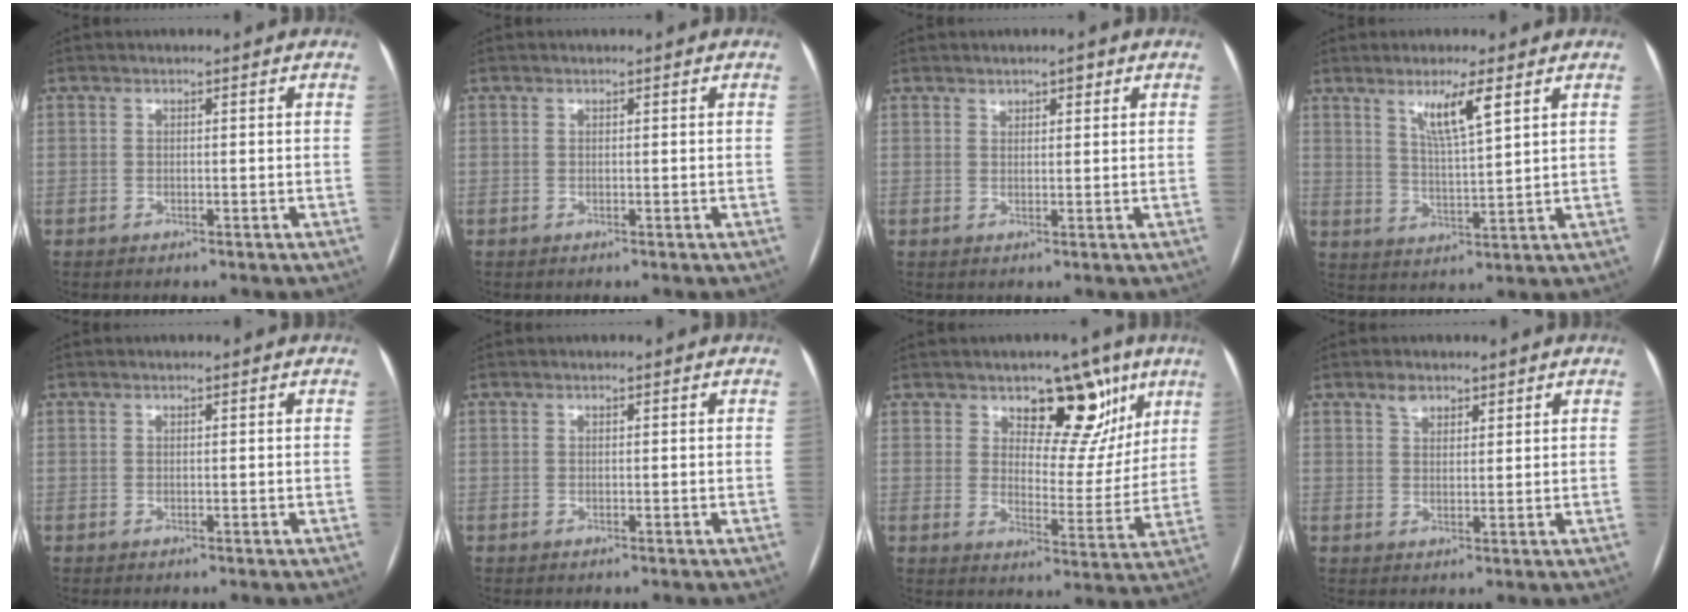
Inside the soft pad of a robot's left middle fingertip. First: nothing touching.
{"total": 0.0}
{"total": 1.8, "force": [1.3, 0.8, 1.0], "torque": [-0.018, 0.002, 0.020]}
{"total": 6.4, "force": [3.6, 0.1, 5.3], "torque": [-0.099, -0.009, 0.067]}
{"total": 0.0}
{"total": 0.0}
{"total": 10.7, "force": [6.8, 5.8, 5.8], "torque": [-0.060, 0.006, 0.100]}
{"total": 2.6, "force": [2.0, 1.3, 1.1], "torque": [-0.024, 0.003, 0.036]}